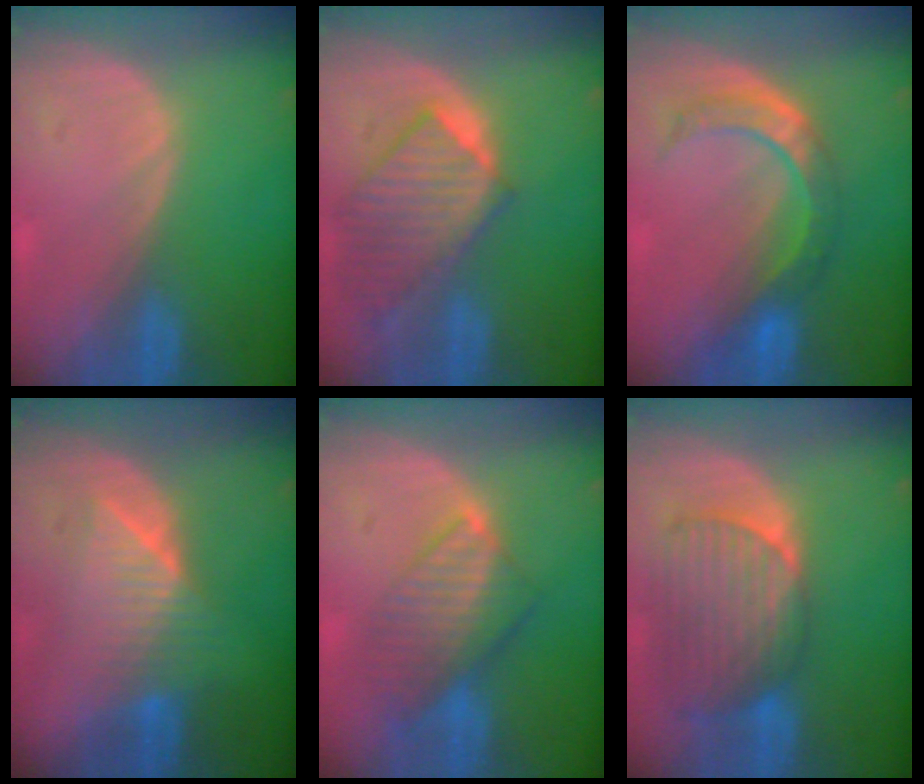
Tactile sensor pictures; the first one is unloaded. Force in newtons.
{"total": 9.6, "press": 8.4, "slide": 4.6}
{"total": 6.8, "press": 6.6, "slide": 1.7}
{"total": 6.6, "press": 6.6, "slide": 0.5}
{"total": 8.3, "press": 7.1, "slide": 4.3}
{"total": 9.3, "press": 8.3, "slide": 4.2}